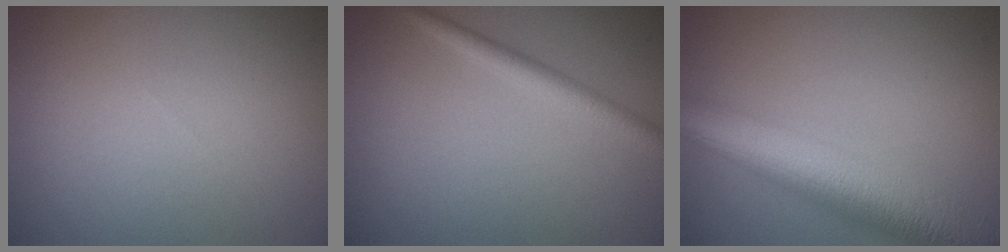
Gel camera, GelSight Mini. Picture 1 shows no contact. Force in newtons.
{"total": 2.3, "press": 2.3, "slide": 0.1}
{"total": 10.1, "press": 10.1, "slide": 0.7}